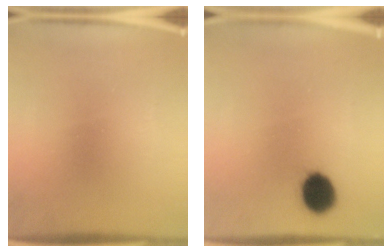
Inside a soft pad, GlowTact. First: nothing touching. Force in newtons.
{"total": 6.3}